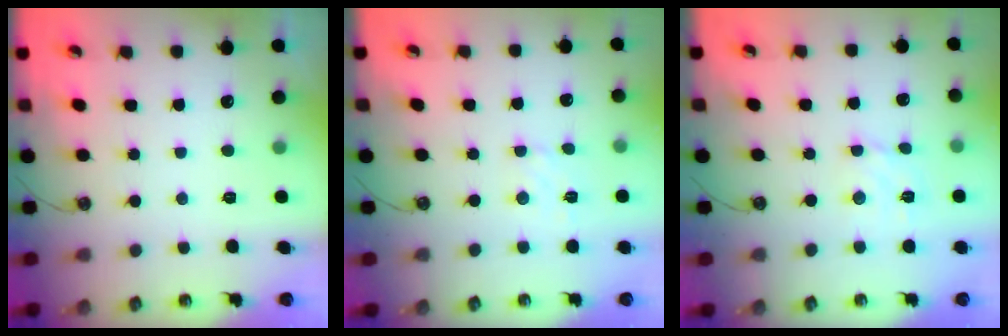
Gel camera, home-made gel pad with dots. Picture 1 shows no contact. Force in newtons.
{"total": 3.4, "press": 3.4, "slide": 0.4}
{"total": 3.4, "press": 3.4, "slide": 0.3}